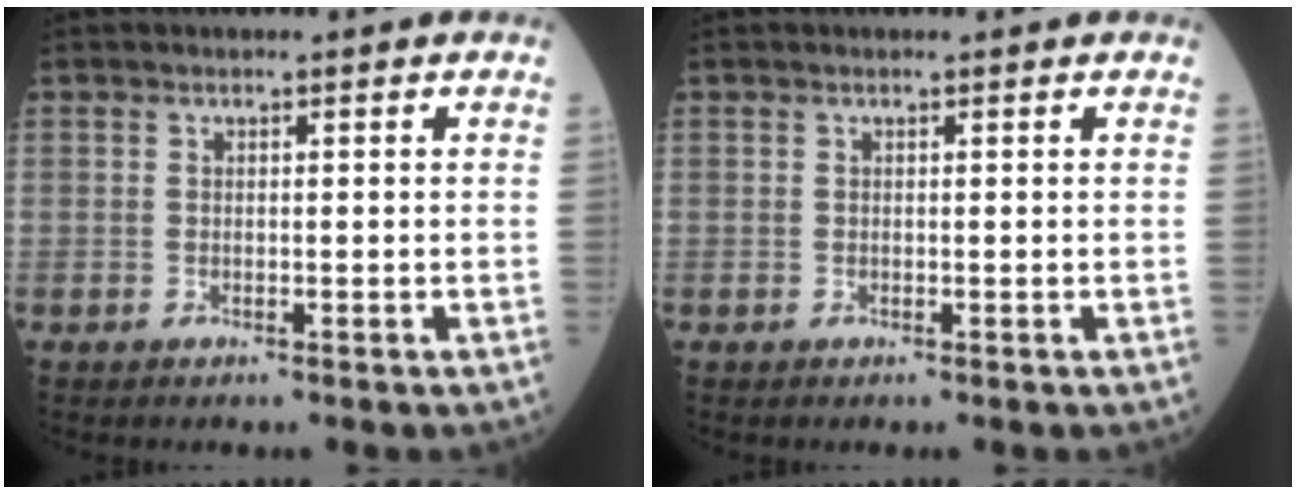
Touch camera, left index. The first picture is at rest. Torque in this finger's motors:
{"motor_torque": [0.22, -0.09, 0.02, 0.02]}